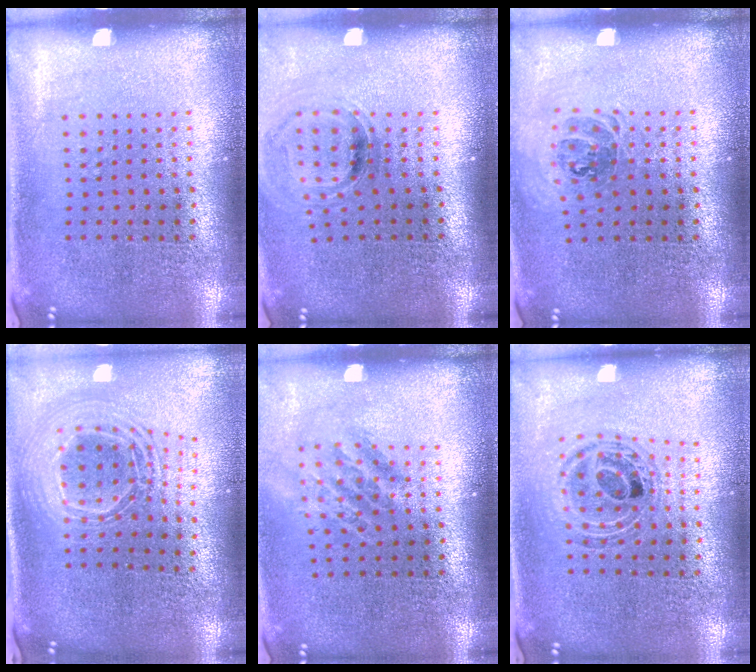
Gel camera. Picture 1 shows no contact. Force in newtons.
{"total": 1.0, "press": 0.9, "slide": 0.4}
{"total": 0.9, "press": 0.8, "slide": 0.3}
{"total": 2.3, "press": 1.8, "slide": 1.5}
{"total": 1.5, "press": 1.1, "slide": 1.1}
{"total": 0.9, "press": 0.9, "slide": 0.2}